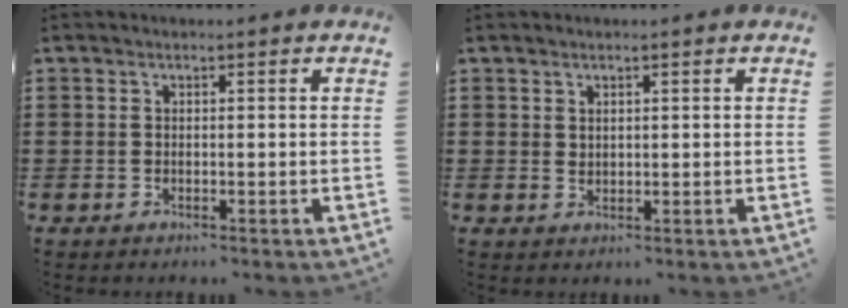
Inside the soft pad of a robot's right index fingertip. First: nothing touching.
{"total": 1.2, "force": [1.1, 0.6, 0.2], "torque": [-0.006, 0.003, 0.020]}